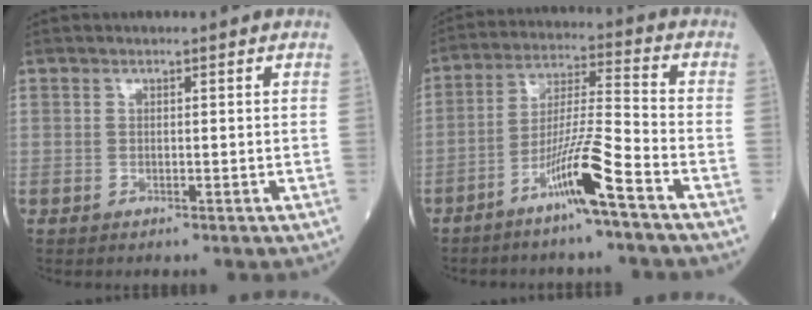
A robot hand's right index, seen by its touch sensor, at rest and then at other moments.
{"total": 9.6, "force": [-5.7, -0.8, 7.7], "torque": [-0.148, -0.004, -0.109]}